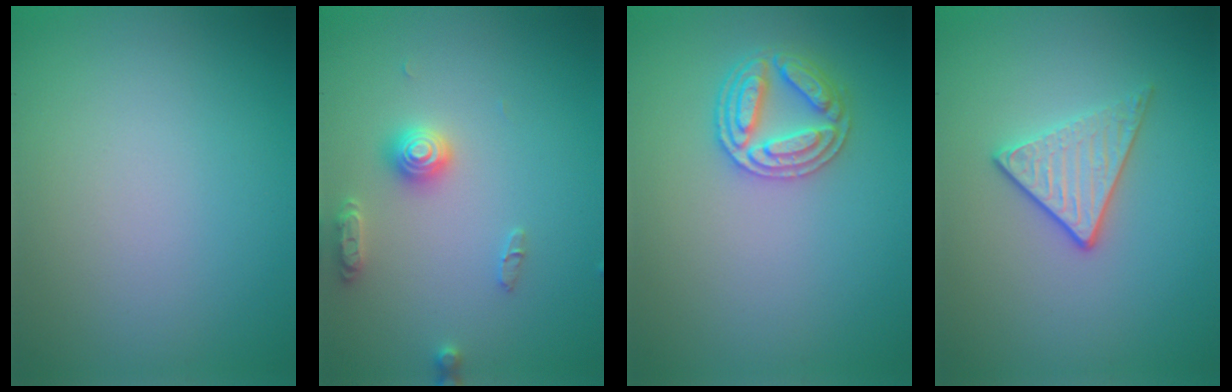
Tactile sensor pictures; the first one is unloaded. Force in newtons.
{"total": 2.8, "press": 2.8, "slide": 0.3}
{"total": 3.4, "press": 3.3, "slide": 0.9}
{"total": 2.9, "press": 2.6, "slide": 1.4}